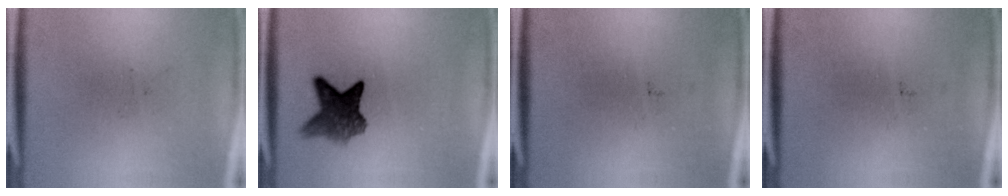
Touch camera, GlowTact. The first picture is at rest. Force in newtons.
{"total": 7.0}
{"total": 0.0}
{"total": 0.0}